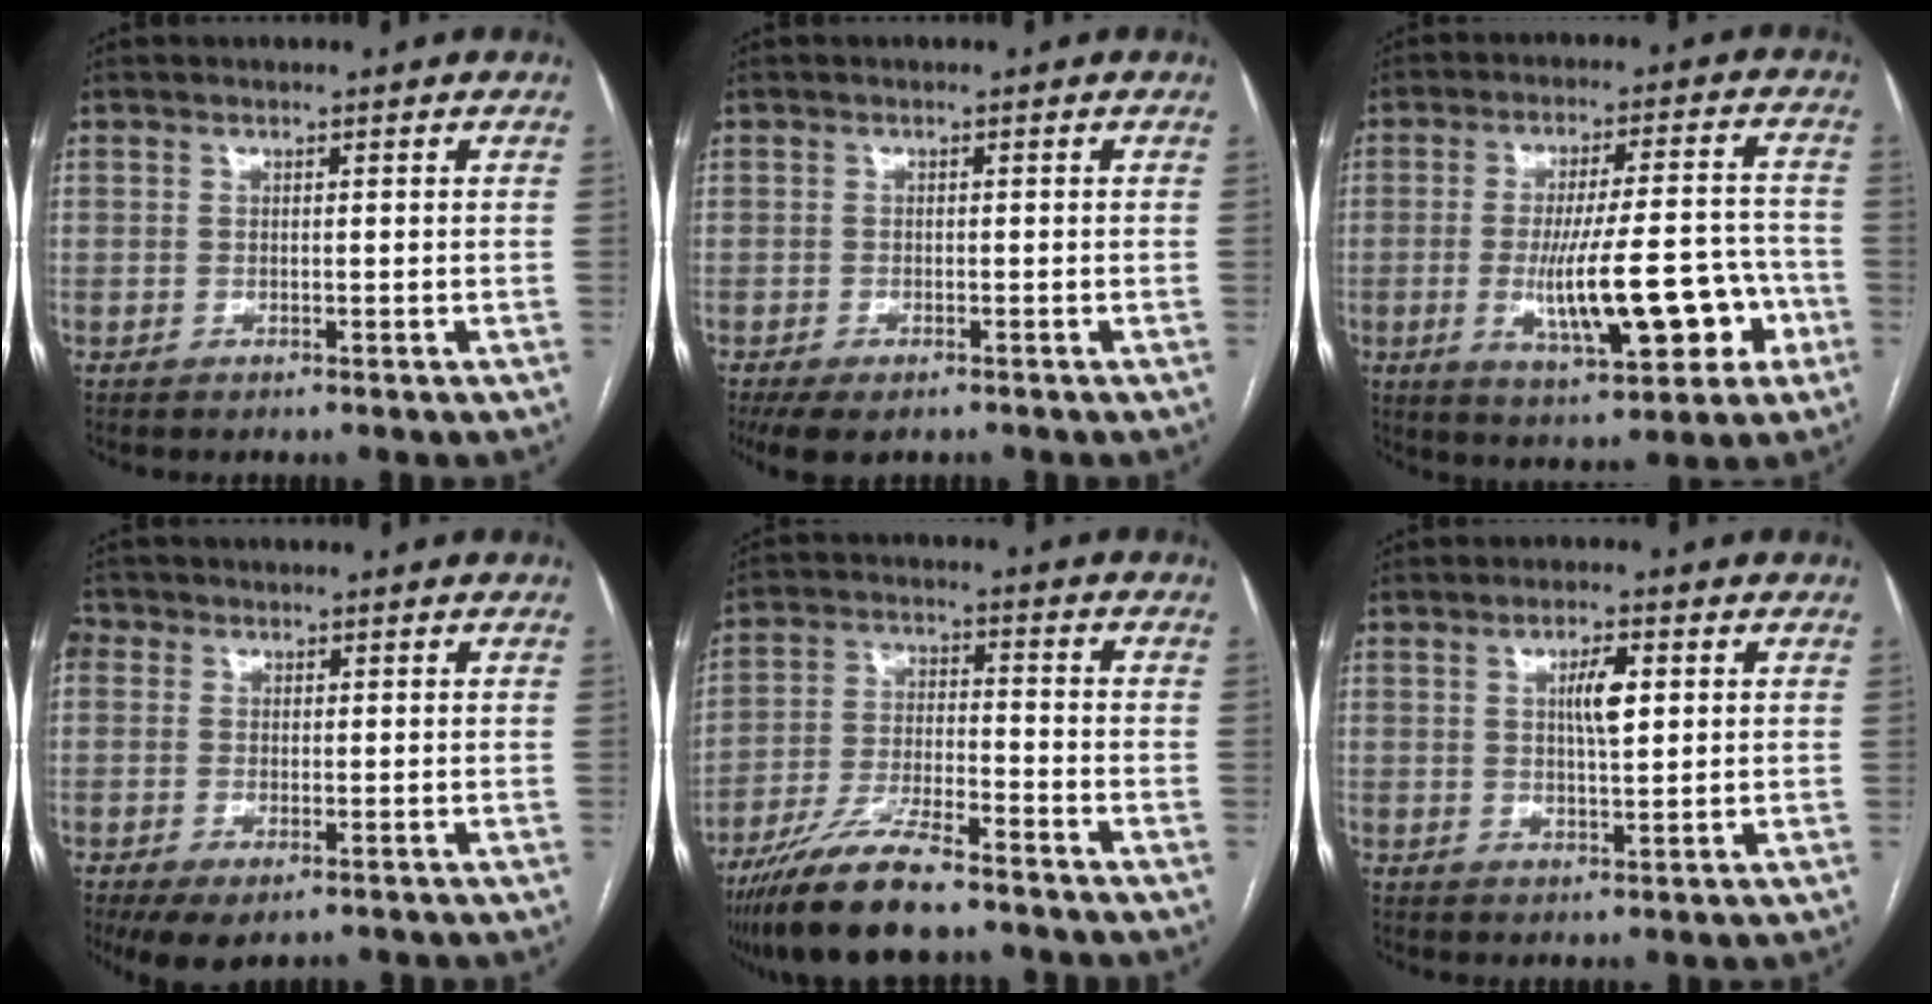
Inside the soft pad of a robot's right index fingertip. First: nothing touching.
{"total": 4.9, "force": [-3.5, 2.2, 2.5], "torque": [-0.046, -0.009, -0.054]}
{"total": 15.0, "force": [-4.1, 3.6, 13.9], "torque": [-0.225, 0.011, -0.054]}
{"total": 7.6, "force": [-2.6, 5.2, 4.9], "torque": [-0.119, -0.005, -0.039]}
{"total": 12.2, "force": [-9.7, 2.1, 7.0], "torque": [-0.136, -0.019, -0.175]}
{"total": 4.4, "force": [1.2, 1.0, 4.2], "torque": [-0.073, 0.004, 0.020]}